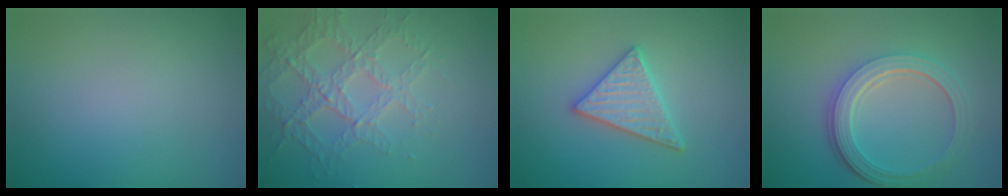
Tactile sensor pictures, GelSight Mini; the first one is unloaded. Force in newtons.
{"total": 3.7, "press": 3.4, "slide": 1.4}
{"total": 3.0, "press": 3.0, "slide": 0.5}
{"total": 5.2, "press": 3.8, "slide": 3.5}